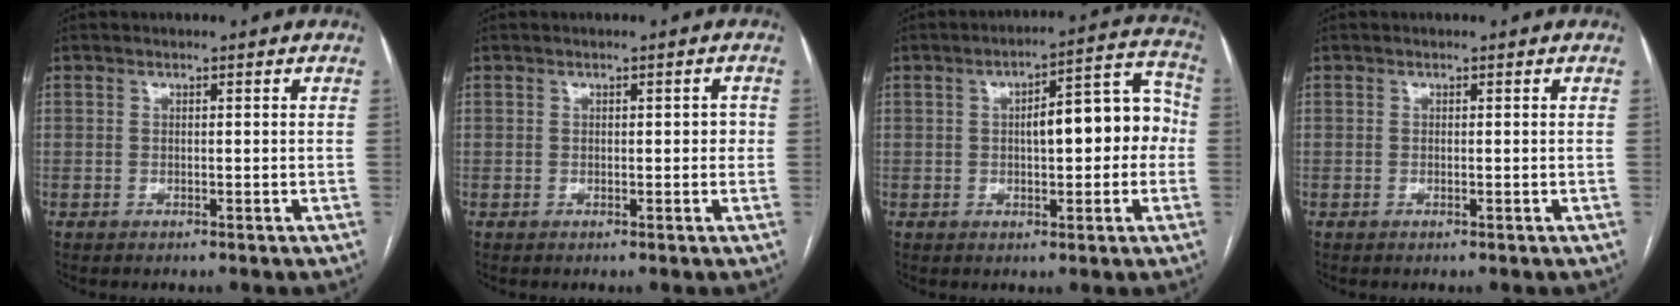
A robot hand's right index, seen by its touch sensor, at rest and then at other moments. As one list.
[{"total": 1.5, "force": [0.0, 0.9, 1.3], "torque": [-0.011, 0.010, -0.001]}, {"total": 11.0, "force": [0.1, 3.7, 10.4], "torque": [-0.134, 0.047, 0.005]}, {"total": 0.0}]